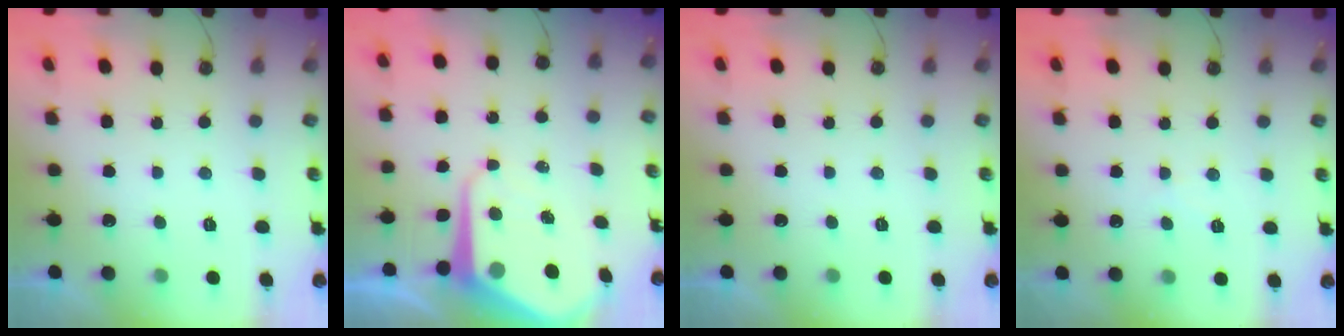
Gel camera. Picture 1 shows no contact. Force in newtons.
{"total": 9.5, "press": 9.5, "slide": 0.7}
{"total": 0.0}
{"total": 4.8, "press": 4.7, "slide": 0.8}